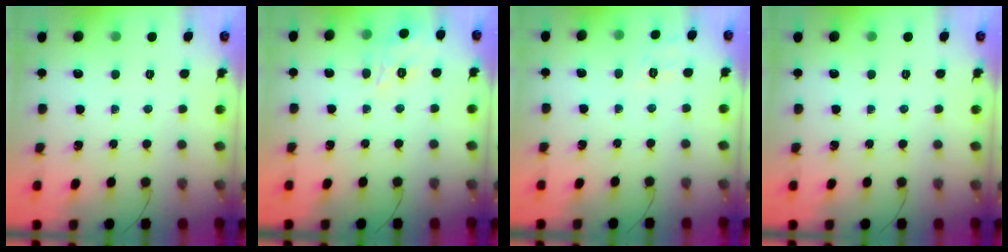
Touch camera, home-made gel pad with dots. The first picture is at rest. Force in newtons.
{"total": 8.5, "press": 8.5, "slide": 0.7}
{"total": 3.1, "press": 2.4, "slide": 1.9}
{"total": 0.0}